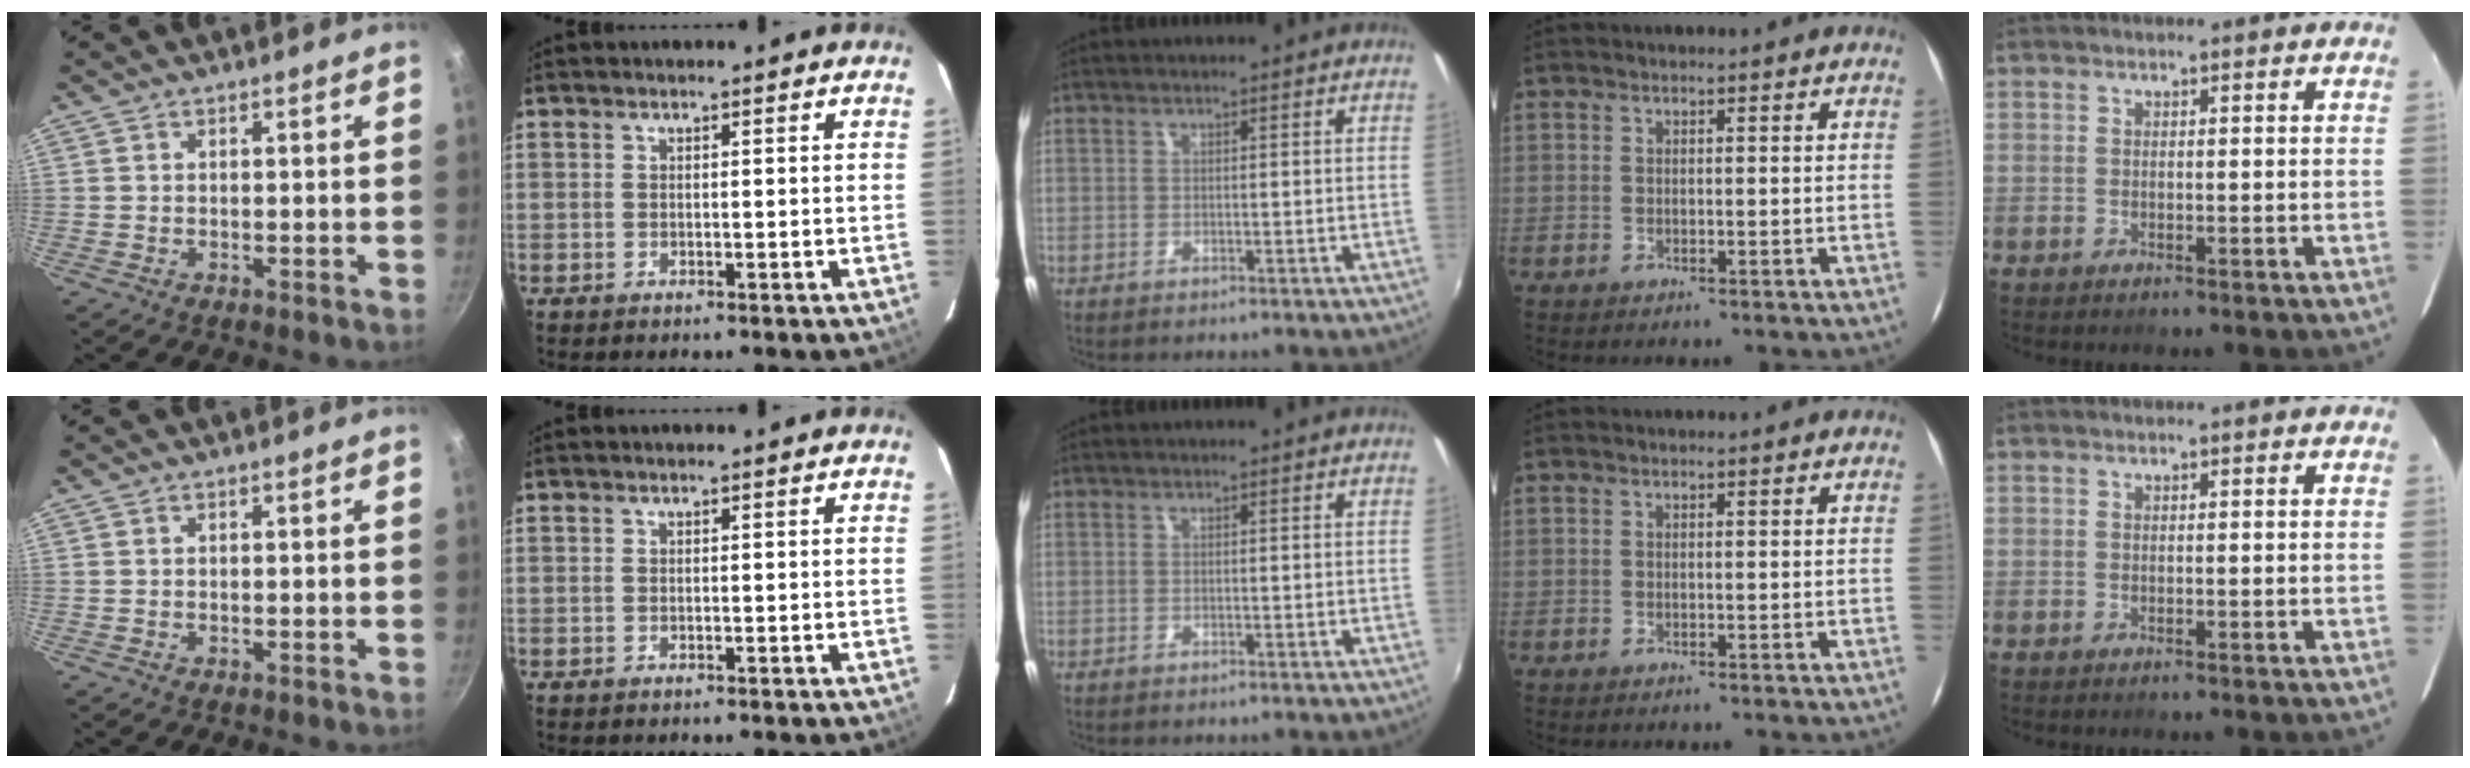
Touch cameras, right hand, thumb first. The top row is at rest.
{}